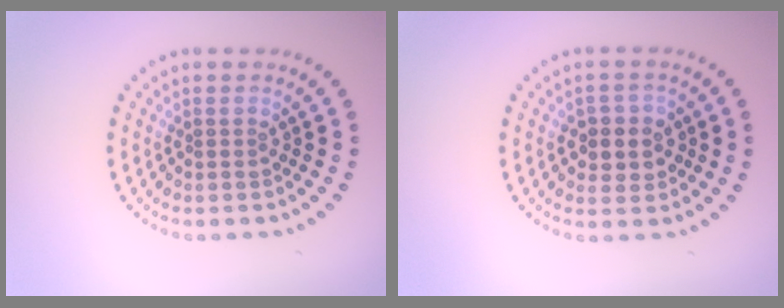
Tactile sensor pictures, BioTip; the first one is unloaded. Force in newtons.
{"total": 3.0, "press": 2.8, "slide": 0.8}